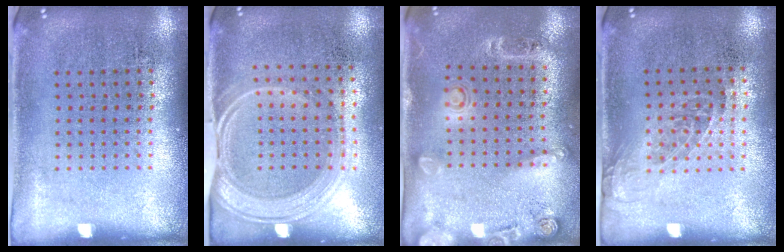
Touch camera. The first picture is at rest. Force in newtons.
{"total": 1.6, "press": 1.4, "slide": 0.9}
{"total": 1.6, "press": 1.2, "slide": 1.1}
{"total": 1.2, "press": 1.0, "slide": 0.7}